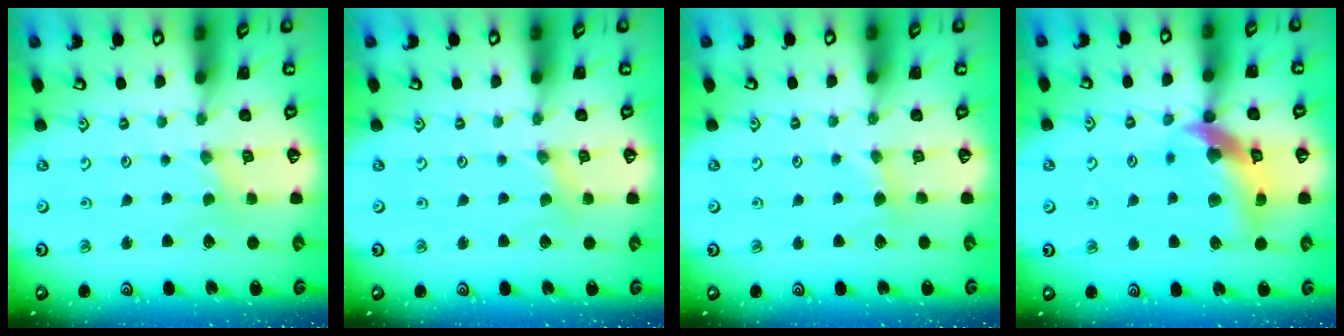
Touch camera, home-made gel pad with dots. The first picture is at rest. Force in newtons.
{"total": 0.0}
{"total": 2.9, "press": 2.9, "slide": 0.4}
{"total": 14.3, "press": 14.2, "slide": 2.1}